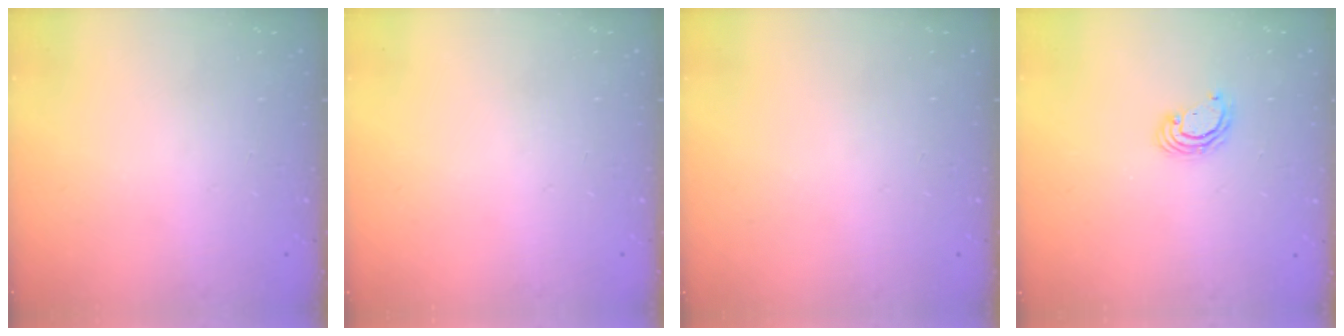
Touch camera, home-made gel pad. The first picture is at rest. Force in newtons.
{"total": 0.0}
{"total": 0.0}
{"total": 3.9, "press": 3.8, "slide": 0.2}